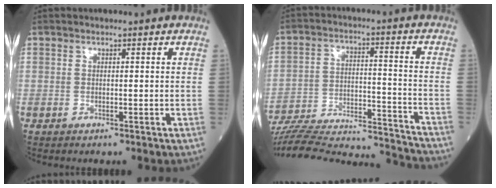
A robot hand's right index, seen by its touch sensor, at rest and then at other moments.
{"total": 23.5, "force": [-22.3, 1.9, 7.2], "torque": [-0.126, -0.001, -0.331]}